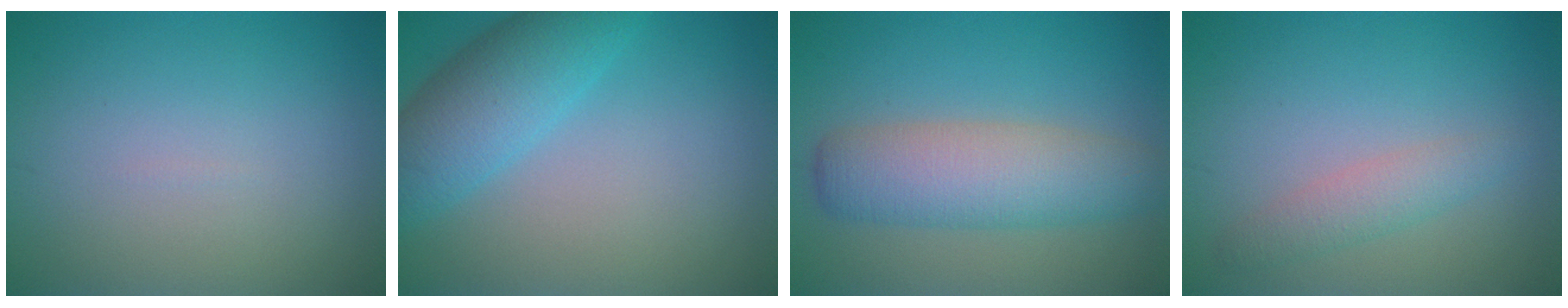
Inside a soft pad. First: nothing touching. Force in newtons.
{"total": 5.9, "press": 5.9, "slide": 0.2}
{"total": 6.1, "press": 6.1, "slide": 0.3}
{"total": 1.3, "press": 1.3, "slide": 0.3}